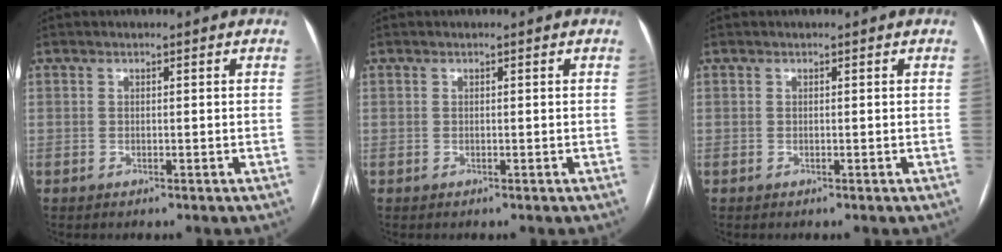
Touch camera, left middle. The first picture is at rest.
{"total": 0.0}
{"total": 0.0}